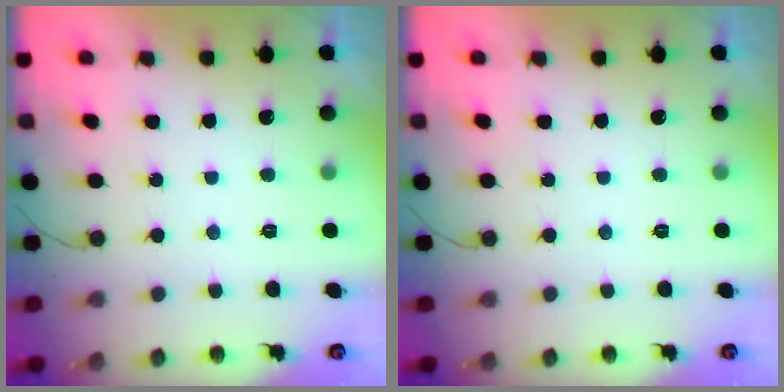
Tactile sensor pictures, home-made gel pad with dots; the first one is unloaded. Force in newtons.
{"total": 0.0}